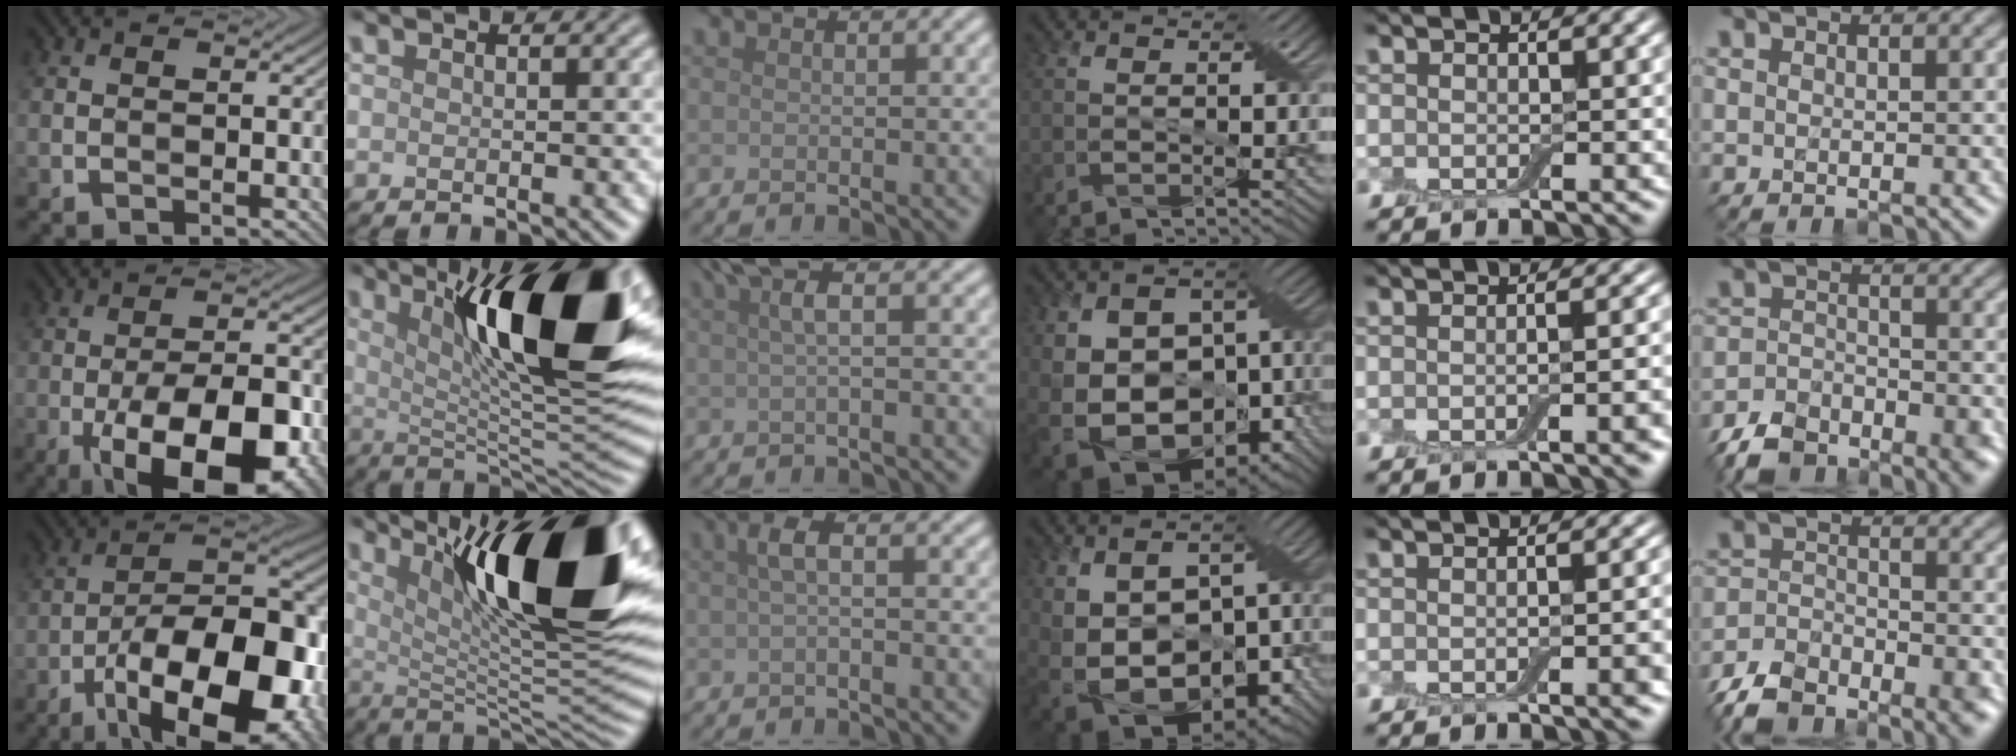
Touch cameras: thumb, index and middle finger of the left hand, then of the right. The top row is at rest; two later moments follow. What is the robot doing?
{"motion": "insert", "object": "backpack"}